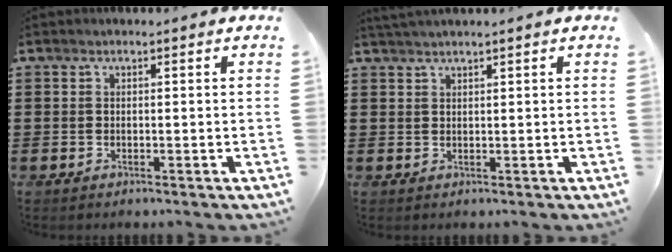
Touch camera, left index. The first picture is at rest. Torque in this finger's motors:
{"motor_torque": [0.27, -0.10, 0.13, 0.05]}